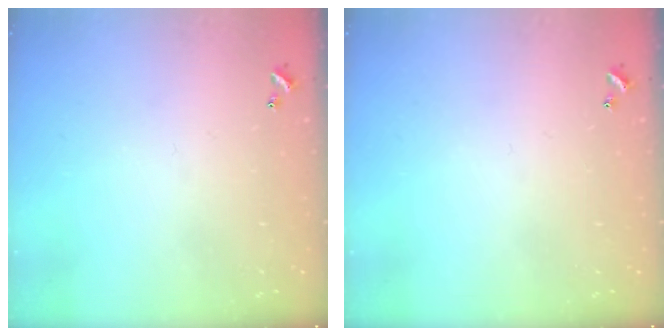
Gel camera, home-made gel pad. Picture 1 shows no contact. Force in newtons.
{"total": 0.0}